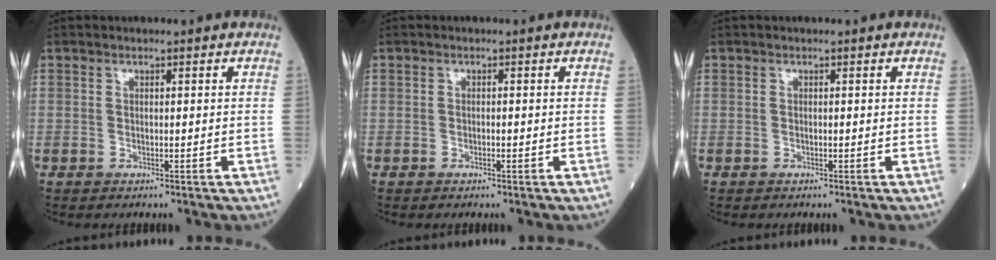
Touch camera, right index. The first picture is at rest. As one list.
[{"total": 0.5, "force": [-0.2, 0.1, 0.5], "torque": [-0.012, -0.001, -0.001]}, {"total": 0.0}]